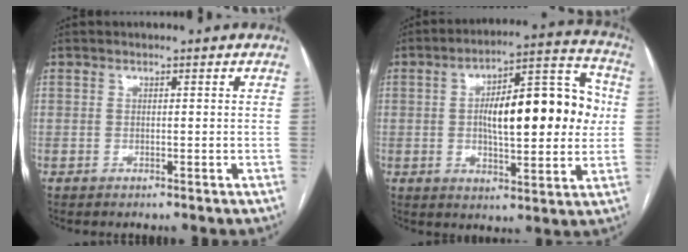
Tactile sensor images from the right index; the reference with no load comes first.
{"total": 17.6, "force": [1.3, 5.7, 16.6], "torque": [-0.245, 0.036, 0.022]}